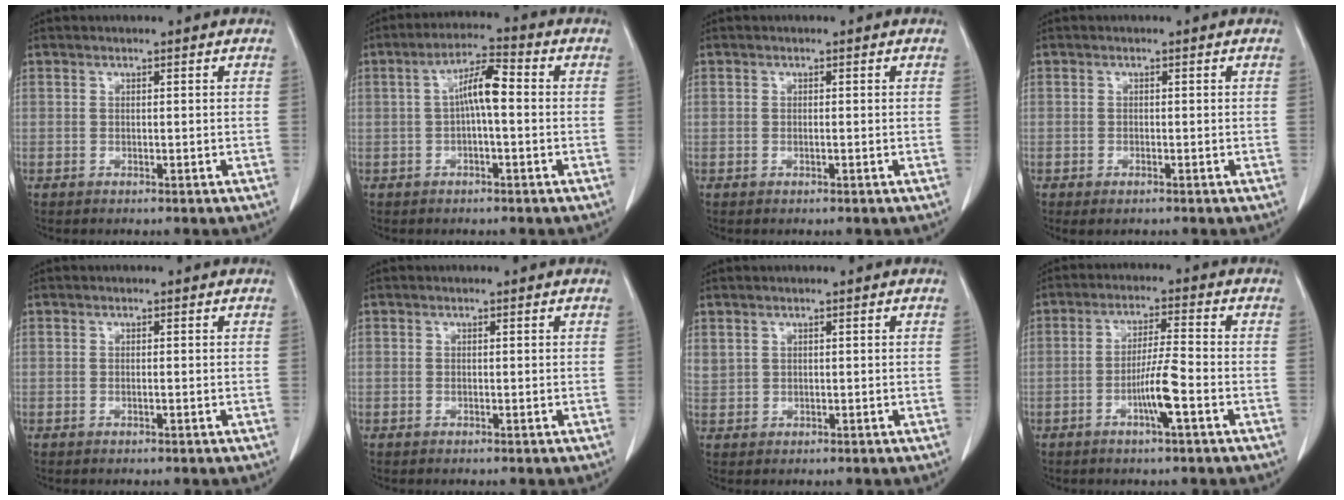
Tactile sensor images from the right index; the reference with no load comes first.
{"total": 6.0, "force": [0.1, 1.2, 5.8], "torque": [-0.109, 0.020, -0.003]}
{"total": 4.1, "force": [0.4, 3.9, 1.0], "torque": [-0.012, 0.009, 0.006]}
{"total": 1.3, "force": [-0.8, 0.4, 0.9], "torque": [-0.016, -0.002, -0.008]}
{"total": 0.0}
{"total": 0.0}
{"total": 1.9, "force": [1.2, 1.4, 0.5], "torque": [-0.010, 0.009, 0.030]}
{"total": 6.1, "force": [-2.3, -0.2, 5.6], "torque": [-0.109, -0.002, -0.044]}